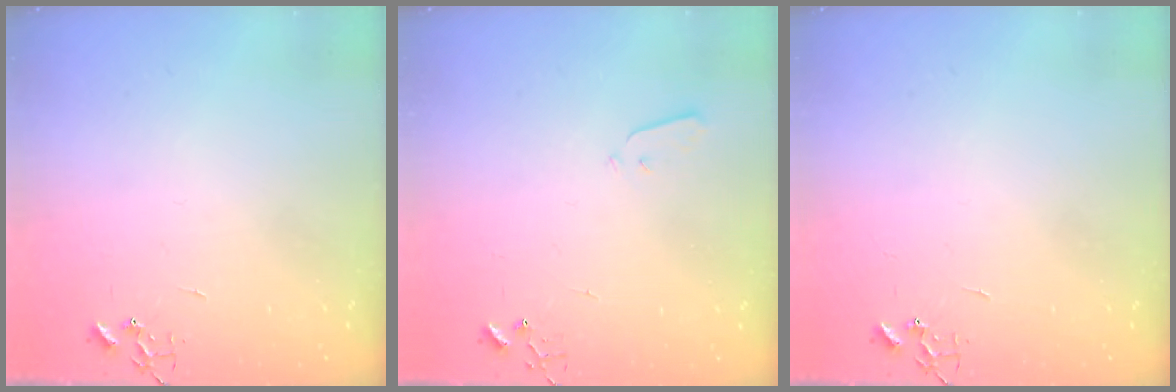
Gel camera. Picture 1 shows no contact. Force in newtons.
{"total": 2.8, "press": 2.7, "slide": 0.4}
{"total": 0.0}